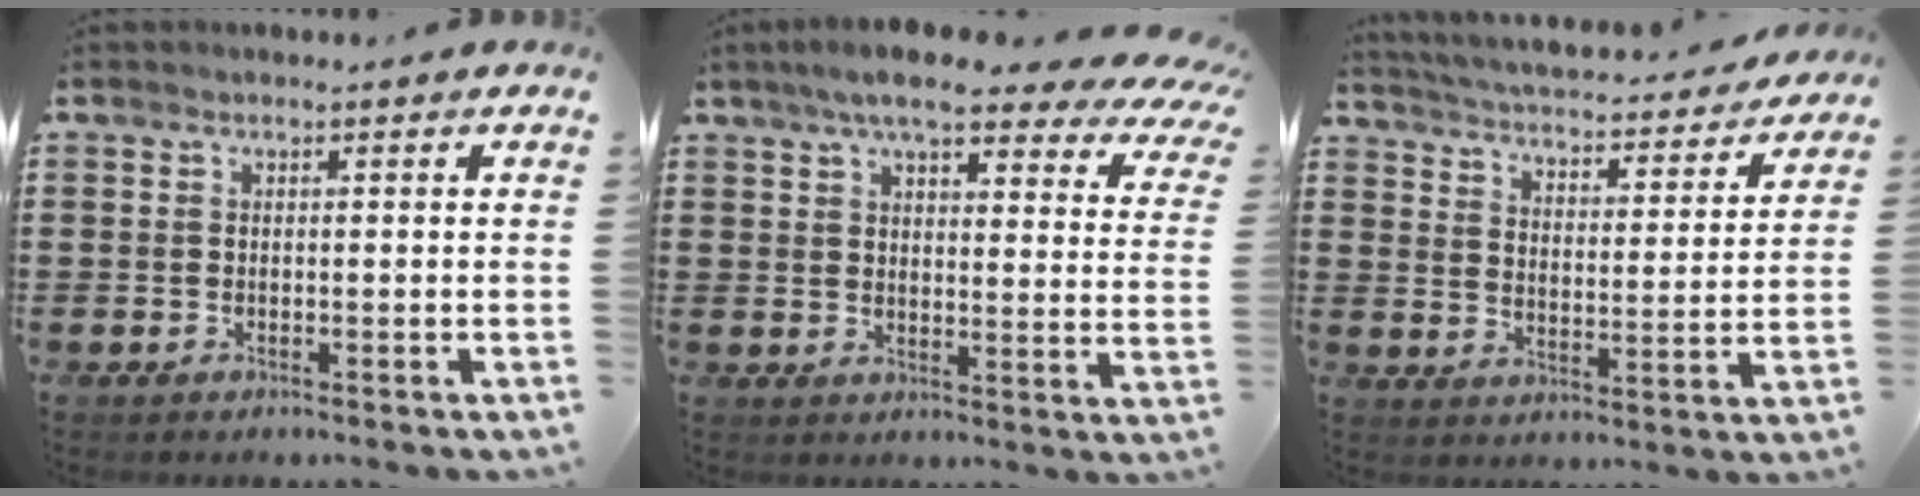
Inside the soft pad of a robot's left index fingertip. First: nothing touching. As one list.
[{"total": 7.8, "force": [6.3, 1.0, 4.5], "torque": [-0.092, -0.023, 0.106]}, {"total": 3.2, "force": [3.2, -0.2, 0.7], "torque": [-0.034, -0.032, 0.044]}]